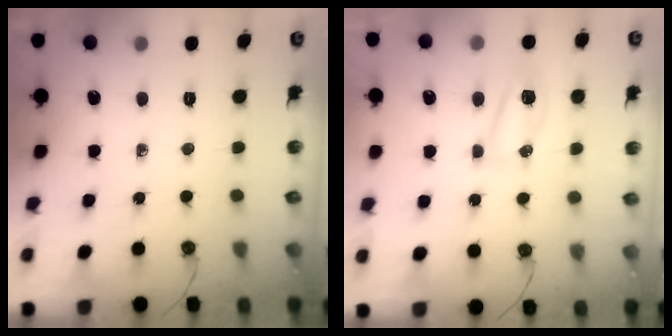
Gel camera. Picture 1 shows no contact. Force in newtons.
{"total": 5.6, "press": 5.6, "slide": 0.6}